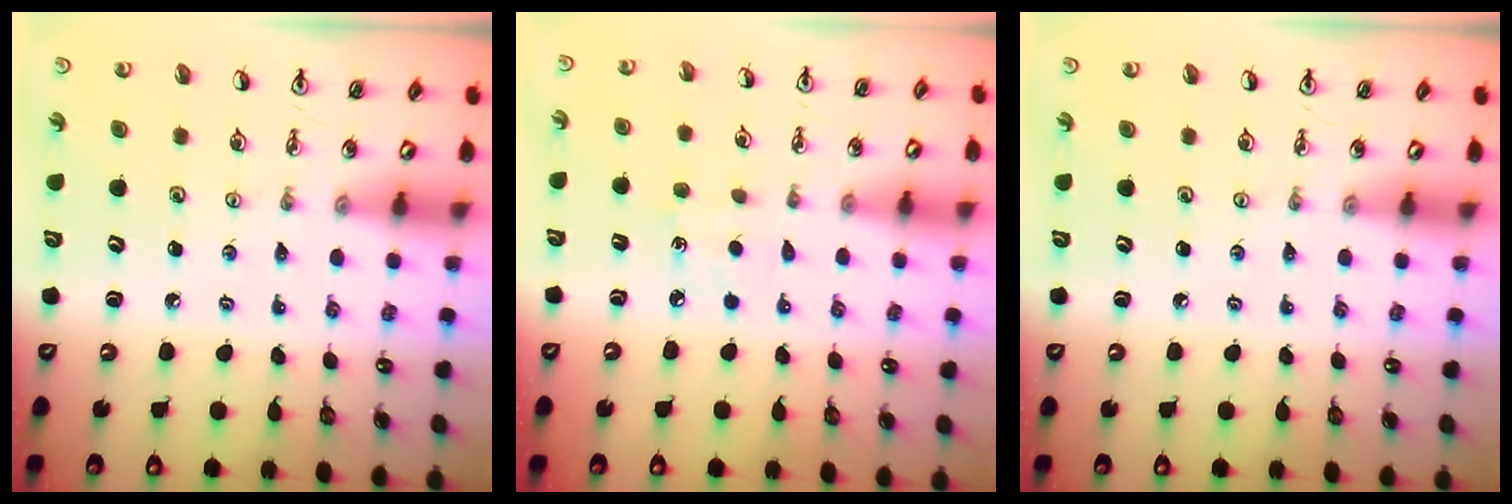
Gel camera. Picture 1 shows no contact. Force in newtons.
{"total": 5.6, "press": 5.6, "slide": 0.7}
{"total": 0.0}